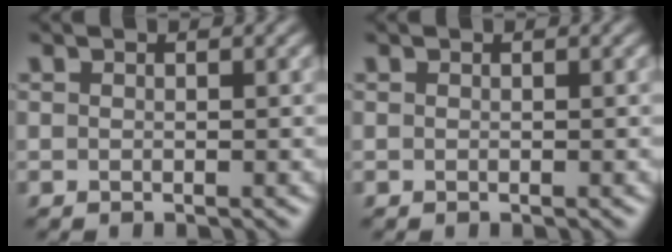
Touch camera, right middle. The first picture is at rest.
{"total": 0.0}